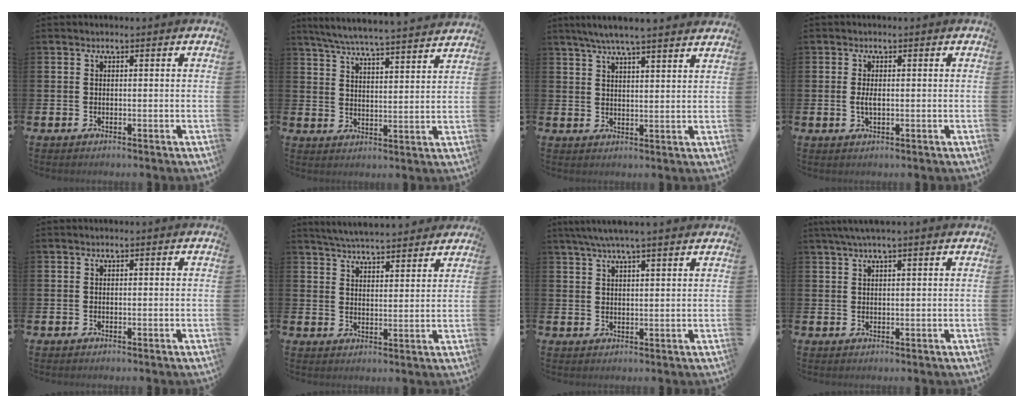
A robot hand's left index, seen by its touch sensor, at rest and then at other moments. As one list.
[{"total": 6.4, "force": [6.2, -0.2, 1.7], "torque": [-0.054, -0.044, 0.108]}, {"total": 5.8, "force": [5.4, -0.1, 2.0], "torque": [-0.046, -0.022, 0.095]}, {"total": 1.8, "force": [0.0, 0.8, 1.7], "torque": [-0.026, 0.000, -0.004]}, {"total": 0.0}, {"total": 5.2, "force": [5.1, 0.6, 0.7], "torque": [-0.024, -0.030, 0.090]}, {"total": 4.9, "force": [4.3, 0.1, 2.4], "torque": [-0.053, -0.007, 0.078]}, {"total": 2.6, "force": [2.1, 0.0, 1.6], "torque": [-0.030, 0.000, 0.037]}]